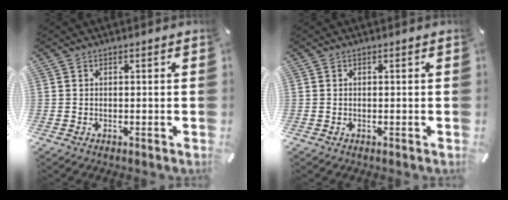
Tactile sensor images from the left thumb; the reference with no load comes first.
{"total": 0.0}